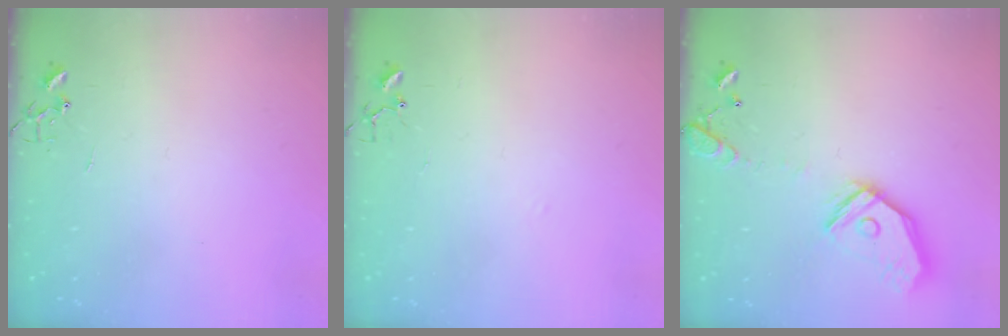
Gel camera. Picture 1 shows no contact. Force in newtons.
{"total": 6.1, "press": 6.0, "slide": 0.6}
{"total": 16.3, "press": 16.1, "slide": 2.4}